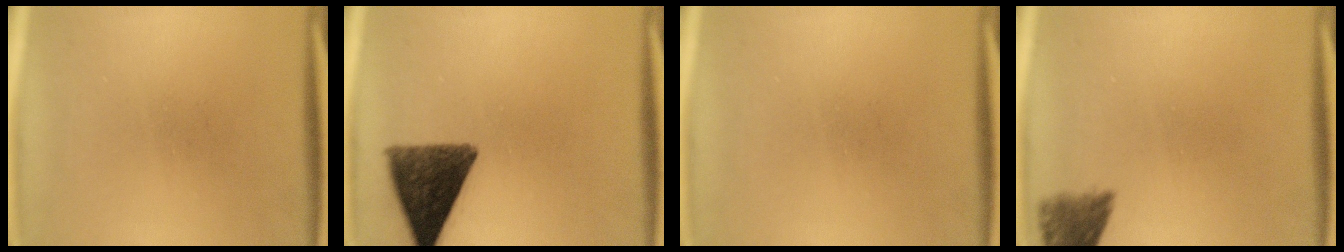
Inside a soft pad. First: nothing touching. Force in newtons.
{"total": 11.2}
{"total": 0.0}
{"total": 4.6}